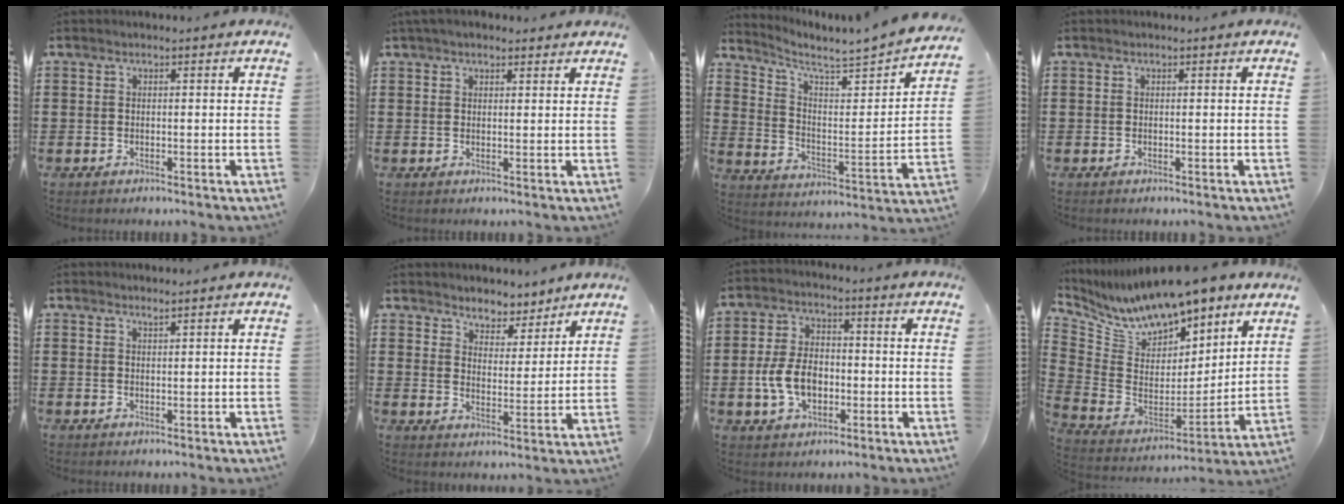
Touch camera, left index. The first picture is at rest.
{"total": 2.4, "force": [2.0, 0.9, 1.0], "torque": [-0.024, 0.005, 0.037]}
{"total": 3.7, "force": [3.3, 0.3, 1.5], "torque": [-0.053, -0.036, 0.044]}
{"total": 0.0}
{"total": 0.8, "force": [0.7, -0.1, 0.3], "torque": [-0.006, -0.004, 0.015]}
{"total": 4.3, "force": [4.2, 1.1, -0.4], "torque": [-0.016, -0.019, 0.074]}
{"total": 7.6, "force": [-1.8, 4.9, 5.6], "torque": [-0.128, 0.005, -0.037]}
{"total": 10.3, "force": [9.5, 3.1, 2.8], "torque": [-0.100, -0.065, 0.168]}